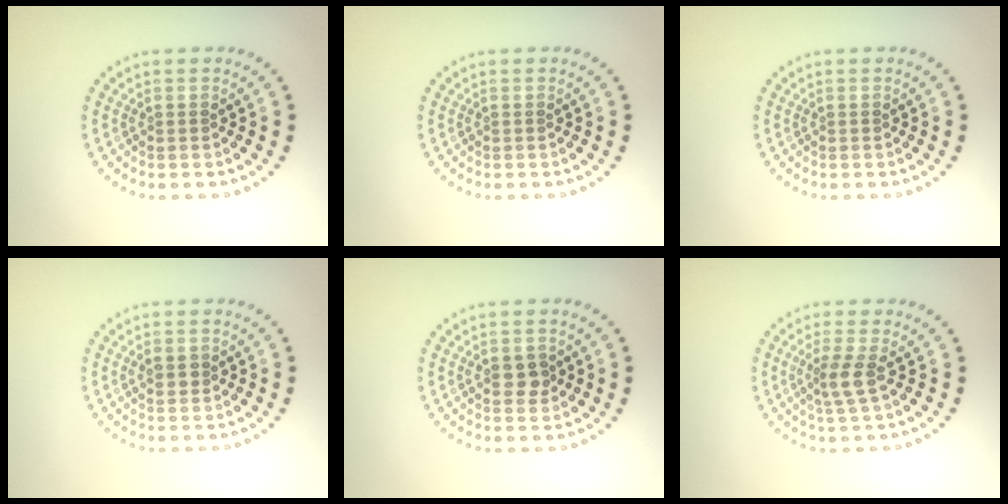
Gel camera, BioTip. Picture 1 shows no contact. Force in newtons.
{"total": 0.0}
{"total": 0.0}
{"total": 1.3, "press": 1.3, "slide": 0.2}
{"total": 1.9, "press": 1.9, "slide": 0.1}
{"total": 2.4, "press": 1.9, "slide": 1.6}